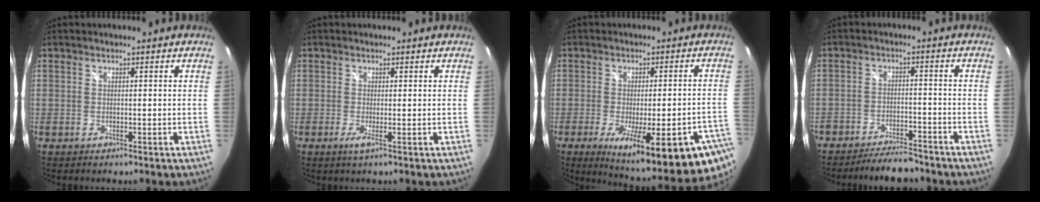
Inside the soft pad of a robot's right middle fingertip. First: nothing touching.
{"total": 1.2, "force": [-0.2, -0.3, 1.1], "torque": [-0.025, -0.006, -0.007]}
{"total": 22.8, "force": [-13.2, 4.1, 18.2], "torque": [-0.243, -0.065, -0.173]}
{"total": 8.6, "force": [-7.8, 2.2, 2.9], "torque": [-0.078, 0.001, -0.112]}